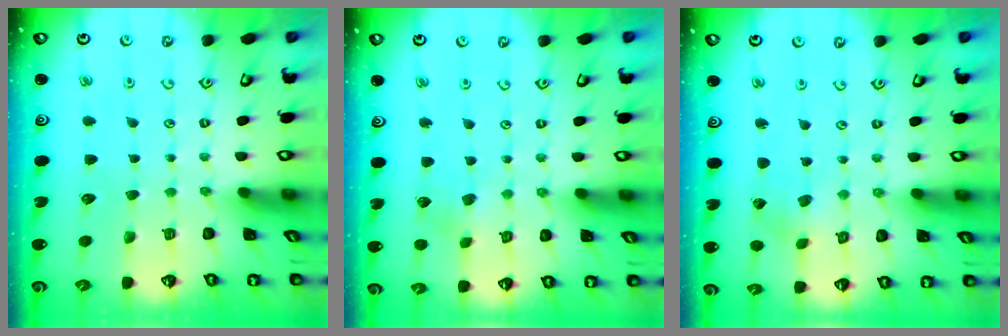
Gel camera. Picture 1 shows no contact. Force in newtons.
{"total": 2.4, "press": 2.3, "slide": 0.4}
{"total": 0.6, "press": 0.6, "slide": 0.2}